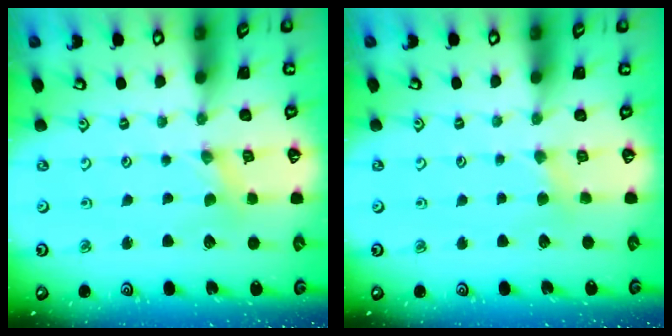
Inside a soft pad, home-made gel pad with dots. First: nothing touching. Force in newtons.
{"total": 3.2, "press": 3.2, "slide": 0.4}